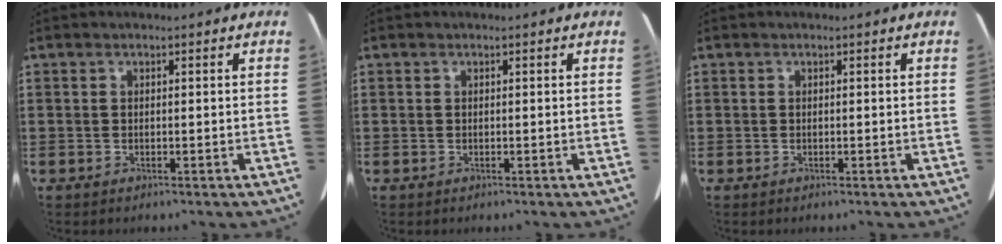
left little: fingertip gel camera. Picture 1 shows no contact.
{"total": 0.0}
{"total": 0.0}